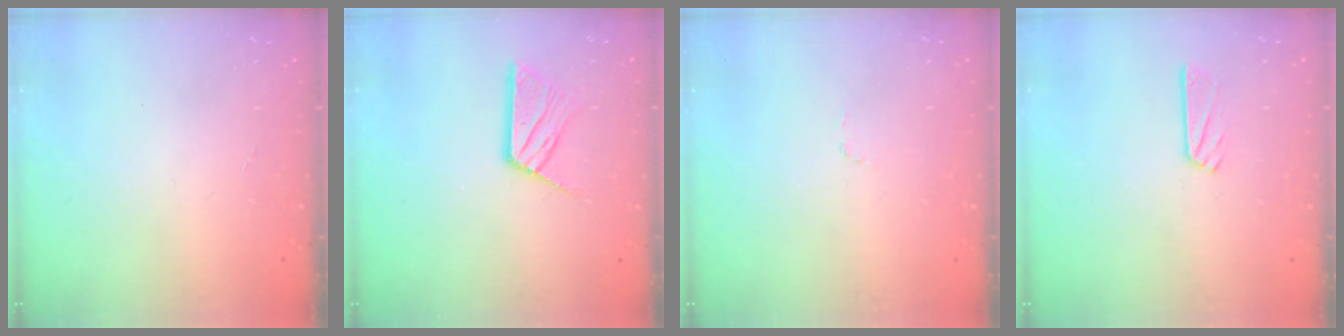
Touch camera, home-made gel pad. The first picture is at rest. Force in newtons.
{"total": 11.2, "press": 11.1, "slide": 1.0}
{"total": 2.7, "press": 2.7, "slide": 0.3}
{"total": 6.2, "press": 6.2, "slide": 0.4}